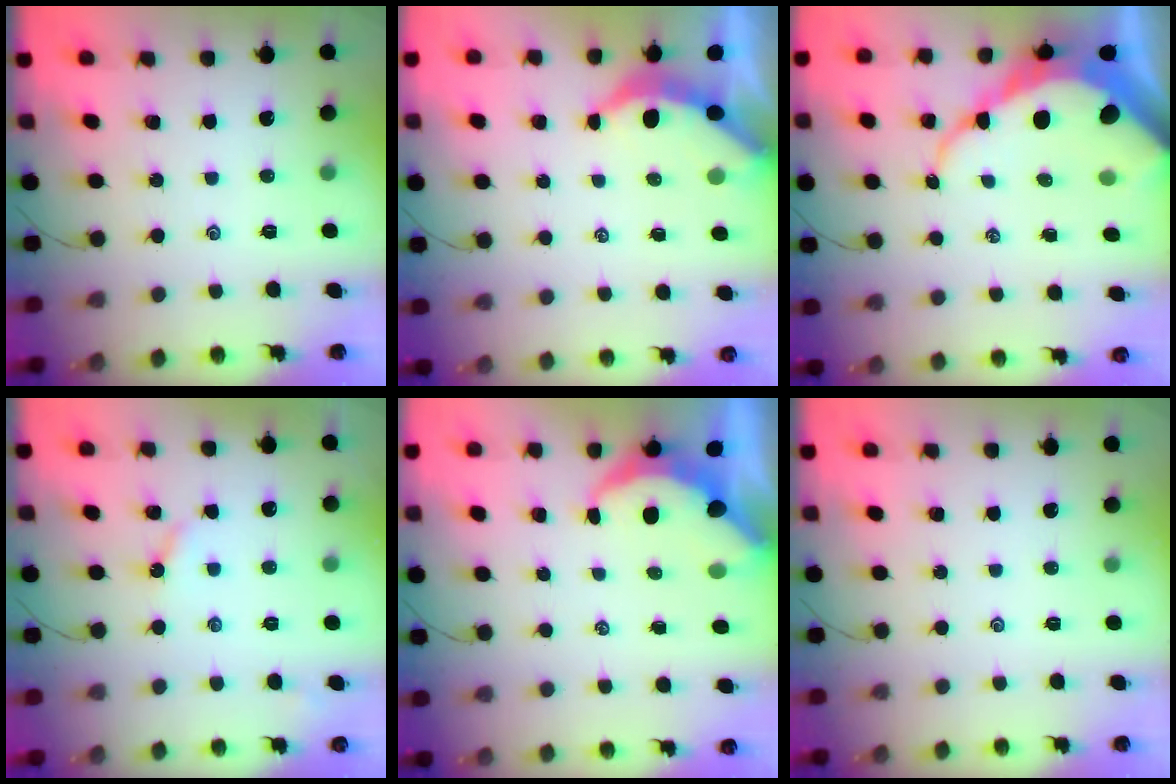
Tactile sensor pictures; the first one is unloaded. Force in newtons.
{"total": 3.7, "press": 3.6, "slide": 0.5}
{"total": 15.1, "press": 15.0, "slide": 1.4}
{"total": 3.7, "press": 3.6, "slide": 0.5}
{"total": 6.7, "press": 6.6, "slide": 1.1}
{"total": 0.0}